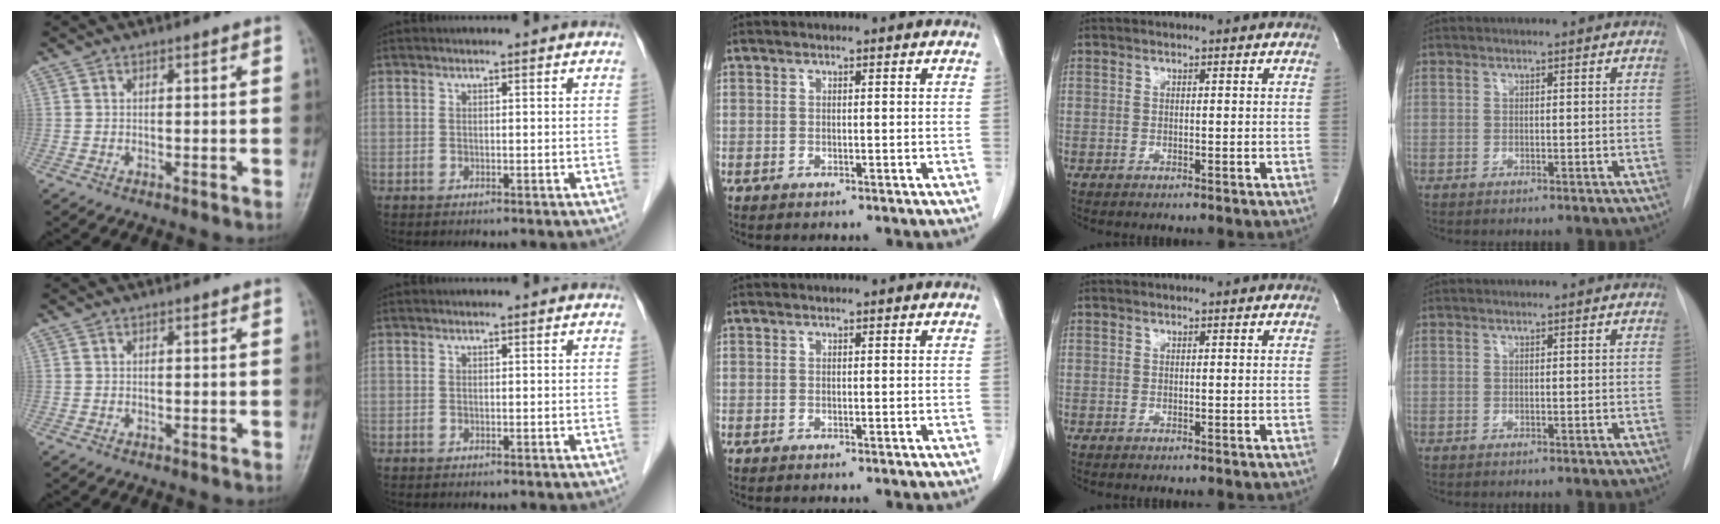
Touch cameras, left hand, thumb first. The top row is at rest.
{}